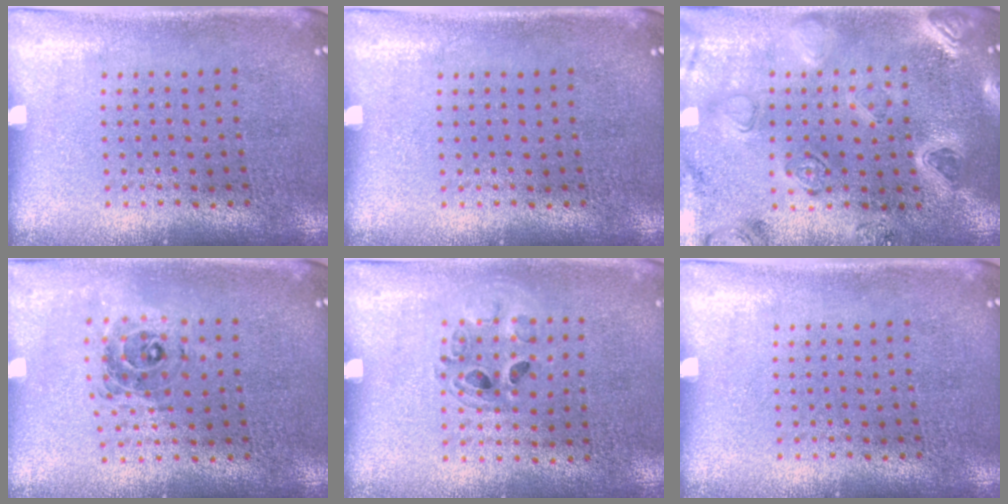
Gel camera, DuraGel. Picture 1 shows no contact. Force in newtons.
{"total": 0.0}
{"total": 2.3, "press": 2.3, "slide": 0.4}
{"total": 0.7, "press": 0.7, "slide": 0.1}
{"total": 1.0, "press": 1.0, "slide": 0.1}
{"total": 0.0}